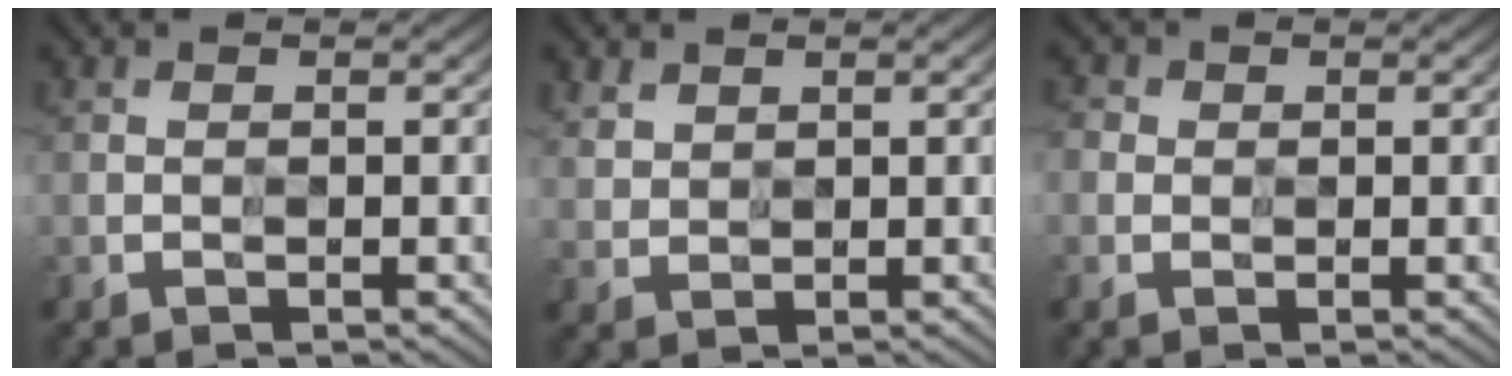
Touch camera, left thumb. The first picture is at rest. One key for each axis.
{"total": 2.9, "fx": 2.4, "fy": 1.7, "fz": 0.1, "tx": -0.016, "ty": 0.000, "tz": 0.055}
{"total": 2.2, "fx": 0.3, "fy": 2.1, "fz": 0.6, "tx": -0.018, "ty": -0.002, "tz": 0.001}